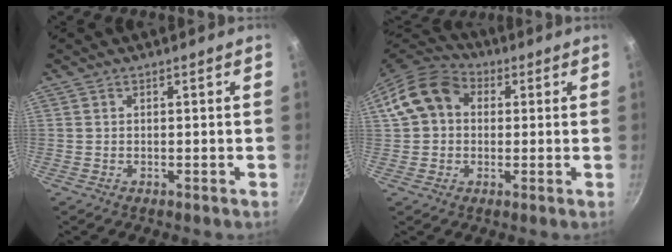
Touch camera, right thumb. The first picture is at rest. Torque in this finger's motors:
{"motor_torque": [-0.09, 0.18, 0.42, -0.41, 0.10]}